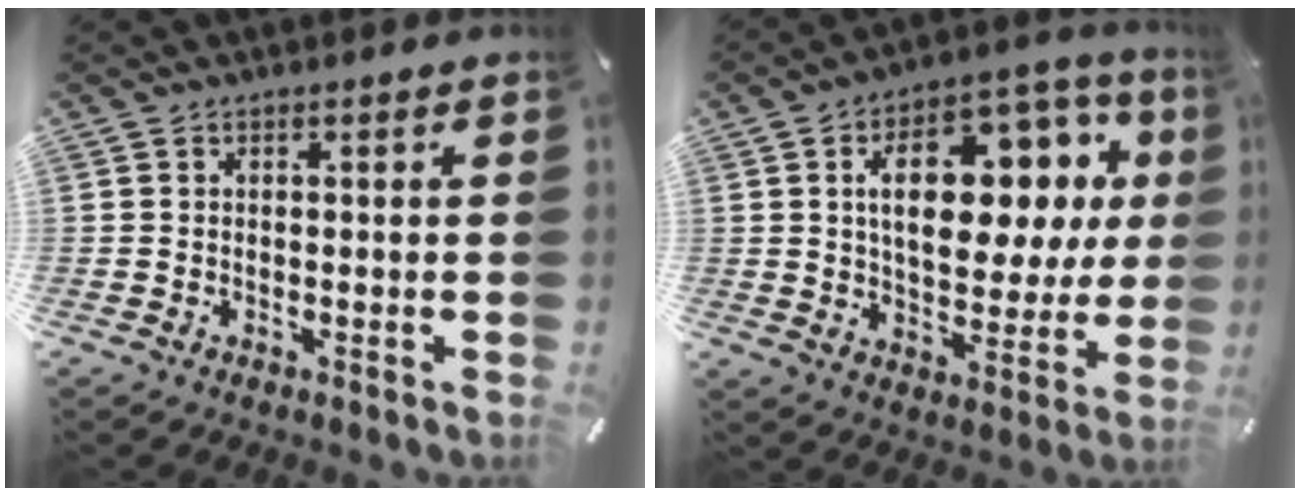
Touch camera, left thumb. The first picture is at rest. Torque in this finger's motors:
{"motor_torque": [2.58, 2.43, 1.52, -1.25, 0.43]}